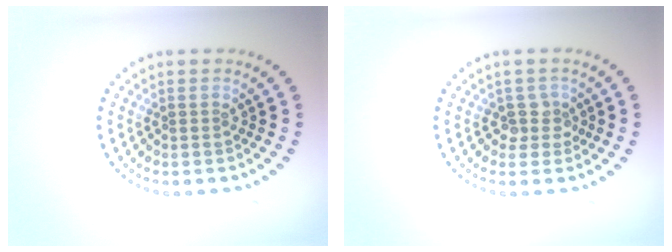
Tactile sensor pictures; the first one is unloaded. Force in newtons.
{"total": 1.8, "press": 1.4, "slide": 1.2}